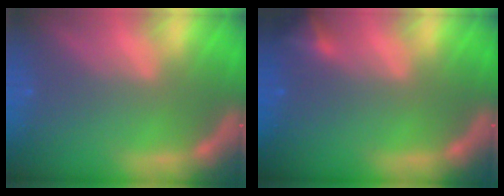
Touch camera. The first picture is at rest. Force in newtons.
{"total": 1.9}